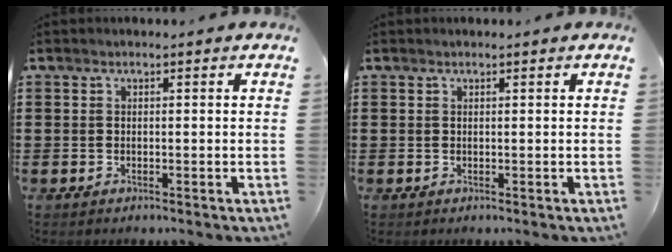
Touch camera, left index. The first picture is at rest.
{"total": 0.0}